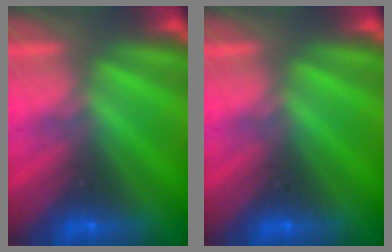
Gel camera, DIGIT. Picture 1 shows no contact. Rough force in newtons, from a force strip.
{"total": 0.0}